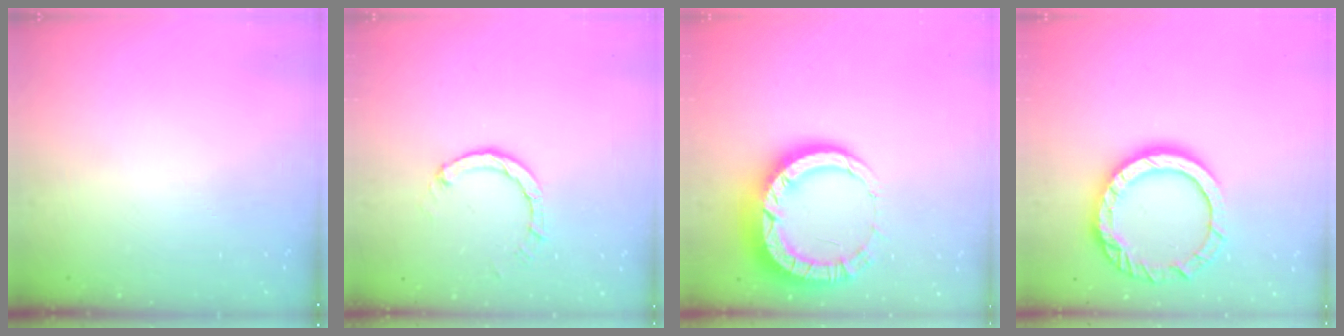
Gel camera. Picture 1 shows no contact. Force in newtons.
{"total": 3.0, "press": 3.0, "slide": 0.3}
{"total": 12.4, "press": 12.3, "slide": 1.2}
{"total": 13.9, "press": 13.9, "slide": 1.0}